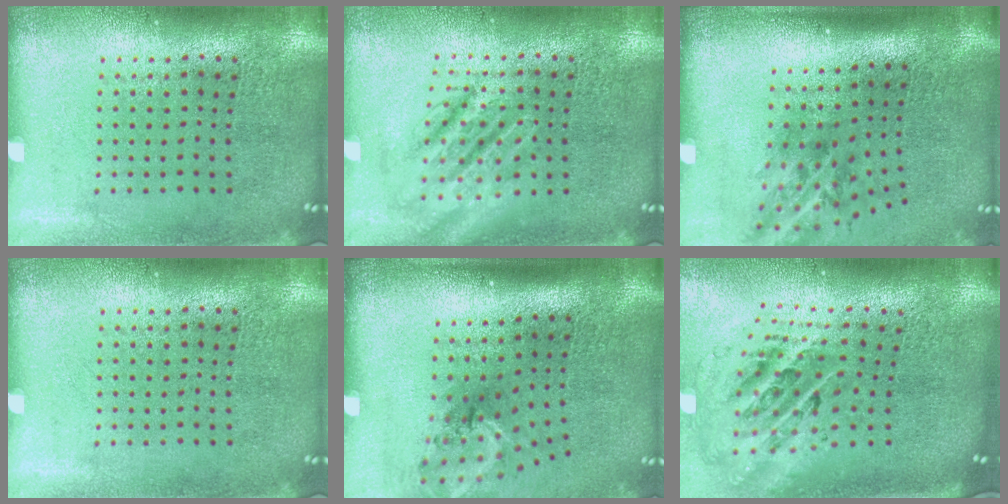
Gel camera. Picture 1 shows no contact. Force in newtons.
{"total": 2.6, "press": 2.6, "slide": 0.3}
{"total": 1.9, "press": 1.1, "slide": 1.5}
{"total": 0.0}
{"total": 1.9, "press": 1.3, "slide": 1.4}
{"total": 2.4, "press": 1.6, "slide": 1.7}